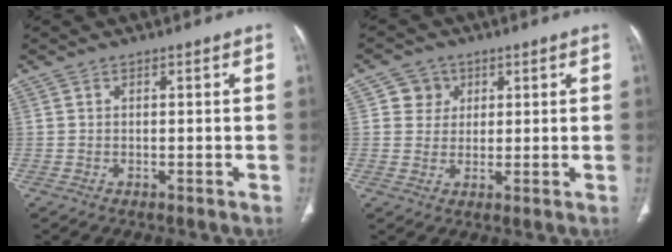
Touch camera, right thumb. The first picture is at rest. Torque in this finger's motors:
{"motor_torque": [-0.03, 0.03, 0.17, -0.17, -0.01]}